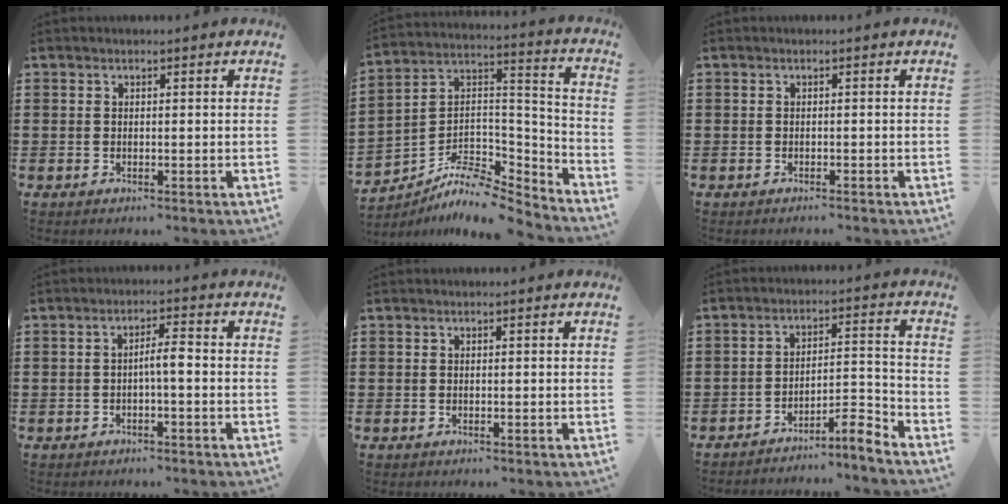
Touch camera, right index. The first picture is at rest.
{"total": 8.8, "force": [-7.6, 2.0, 4.1], "torque": [-0.073, 0.007, -0.151]}
{"total": 0.6, "force": [-0.5, -0.1, 0.1], "torque": [-0.003, -0.003, -0.011]}
{"total": 2.9, "force": [-0.8, 0.3, 2.7], "torque": [-0.051, 0.003, -0.017]}
{"total": 0.0}
{"total": 6.4, "force": [-5.6, 0.3, 2.9], "torque": [-0.048, 0.000, -0.108]}